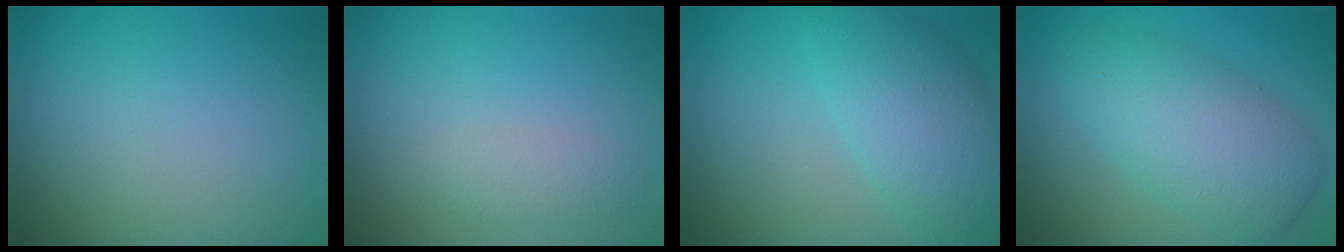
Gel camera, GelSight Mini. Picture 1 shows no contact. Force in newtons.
{"total": 1.4, "press": 1.4, "slide": 0.1}
{"total": 6.4, "press": 6.4, "slide": 0.3}
{"total": 6.2, "press": 6.2, "slide": 0.2}